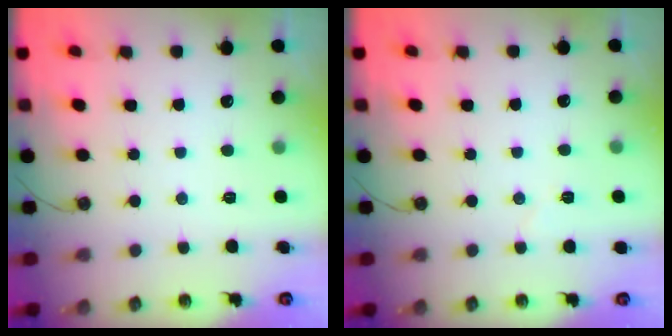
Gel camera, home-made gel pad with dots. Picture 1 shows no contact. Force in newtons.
{"total": 2.9, "press": 2.4, "slide": 1.7}